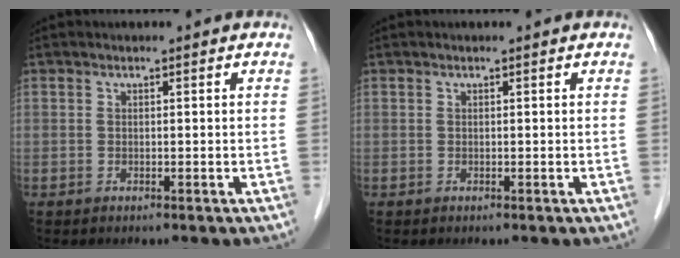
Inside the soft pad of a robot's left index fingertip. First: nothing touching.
{"total": 0.0}